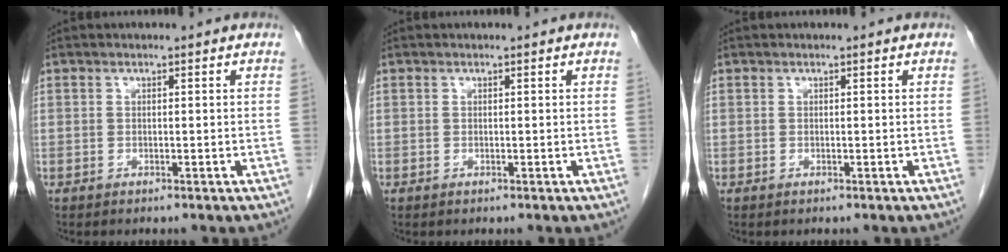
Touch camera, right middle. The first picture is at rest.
{"total": 0.0}
{"total": 0.0}